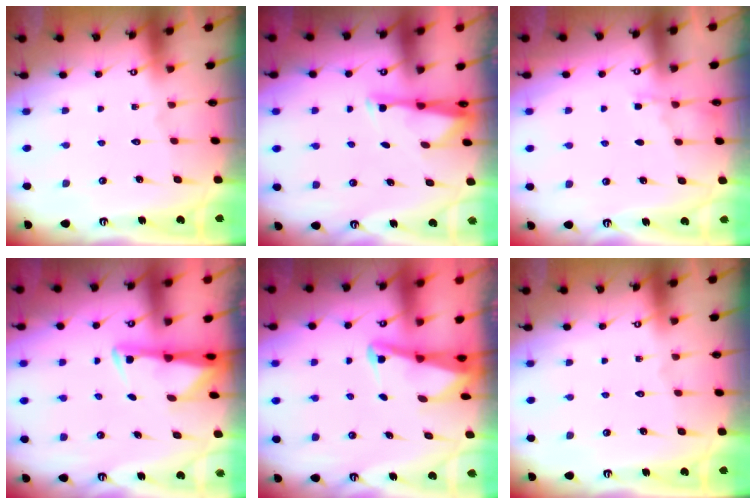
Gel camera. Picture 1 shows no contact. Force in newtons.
{"total": 2.9, "press": 2.8, "slide": 0.5}
{"total": 3.6, "press": 3.6, "slide": 0.5}
{"total": 3.0, "press": 2.9, "slide": 0.5}
{"total": 2.7, "press": 2.6, "slide": 0.7}
{"total": 0.0}